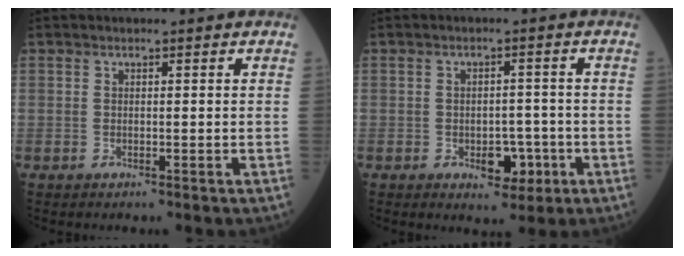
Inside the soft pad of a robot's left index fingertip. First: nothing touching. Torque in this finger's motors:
{"motor_torque": [0.00, 0.12, 0.07, 0.02]}